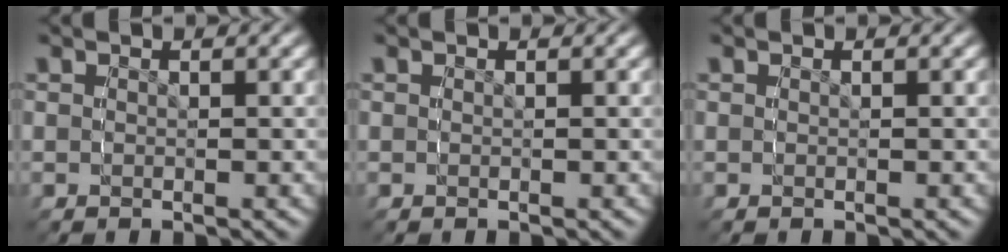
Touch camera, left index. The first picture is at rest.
{"total": 0.0}
{"total": 0.0}